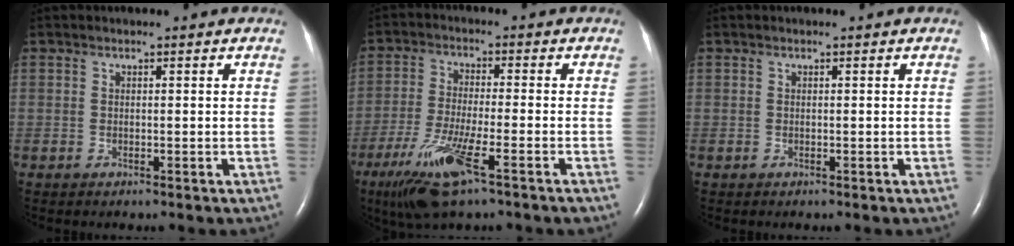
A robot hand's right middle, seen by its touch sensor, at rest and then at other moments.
{"total": 10.8, "force": [-6.1, 0.8, 8.9], "torque": [-0.186, -0.029, -0.109]}
{"total": 0.0}